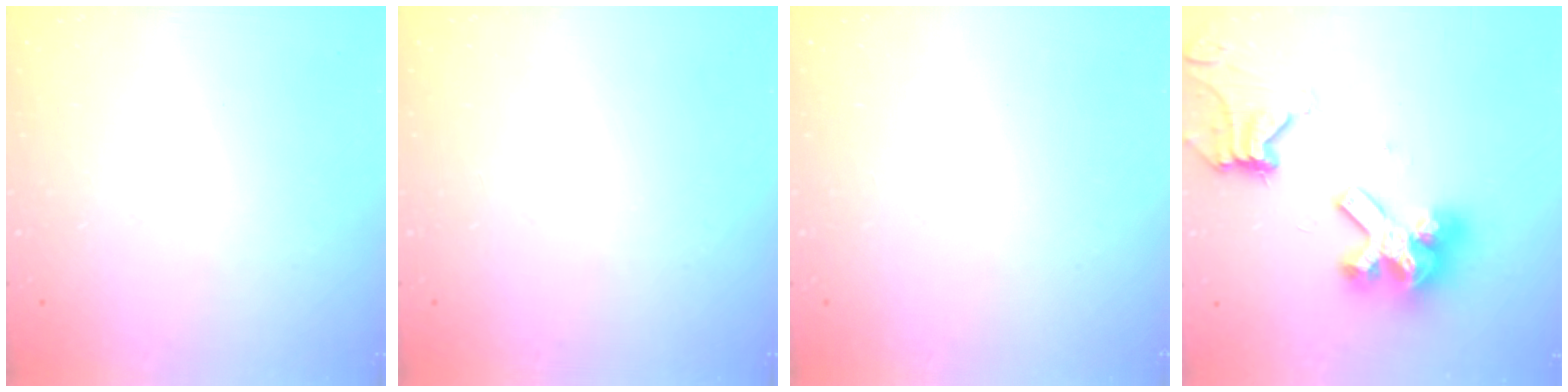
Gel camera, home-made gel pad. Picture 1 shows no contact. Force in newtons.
{"total": 0.0}
{"total": 0.0}
{"total": 14.2, "press": 14.2, "slide": 1.1}